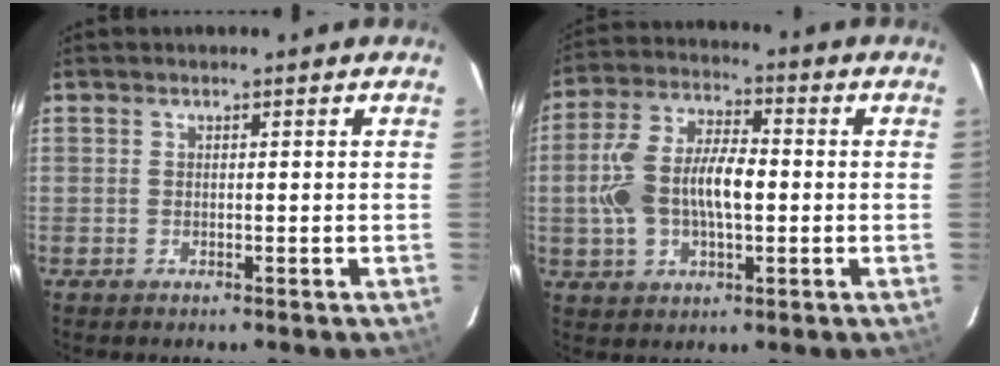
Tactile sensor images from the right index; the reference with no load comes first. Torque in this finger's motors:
{"motor_torque": [0.50, -0.14, 0.59, 0.14]}